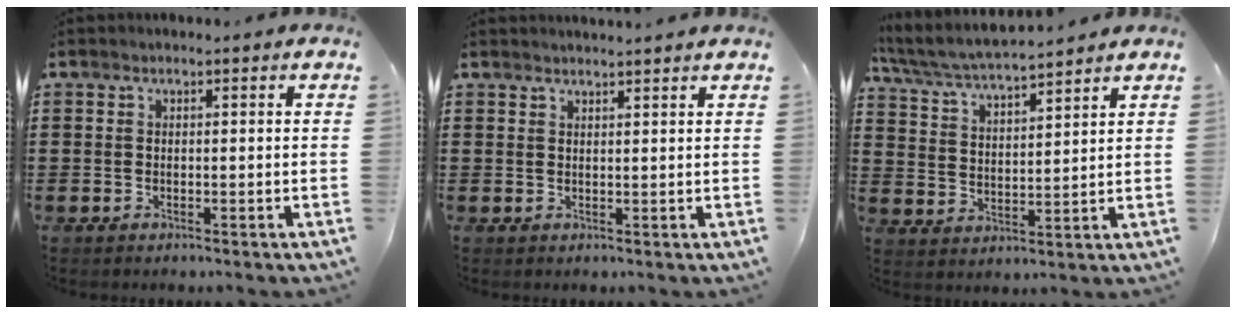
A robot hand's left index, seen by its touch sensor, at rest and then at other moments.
{"total": 1.4, "force": [1.3, -0.4, 0.1], "torque": [-0.004, -0.002, 0.027]}
{"total": 5.5, "force": [5.2, 0.0, 1.8], "torque": [-0.057, -0.032, 0.088]}